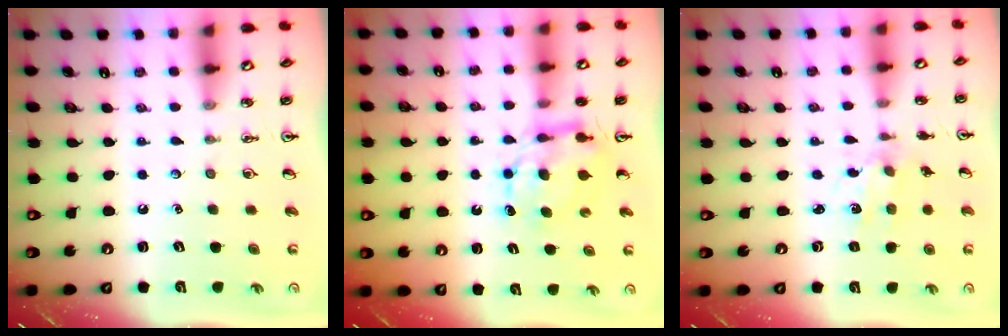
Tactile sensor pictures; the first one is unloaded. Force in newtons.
{"total": 7.0, "press": 7.0, "slide": 0.6}
{"total": 1.8, "press": 1.8, "slide": 0.3}